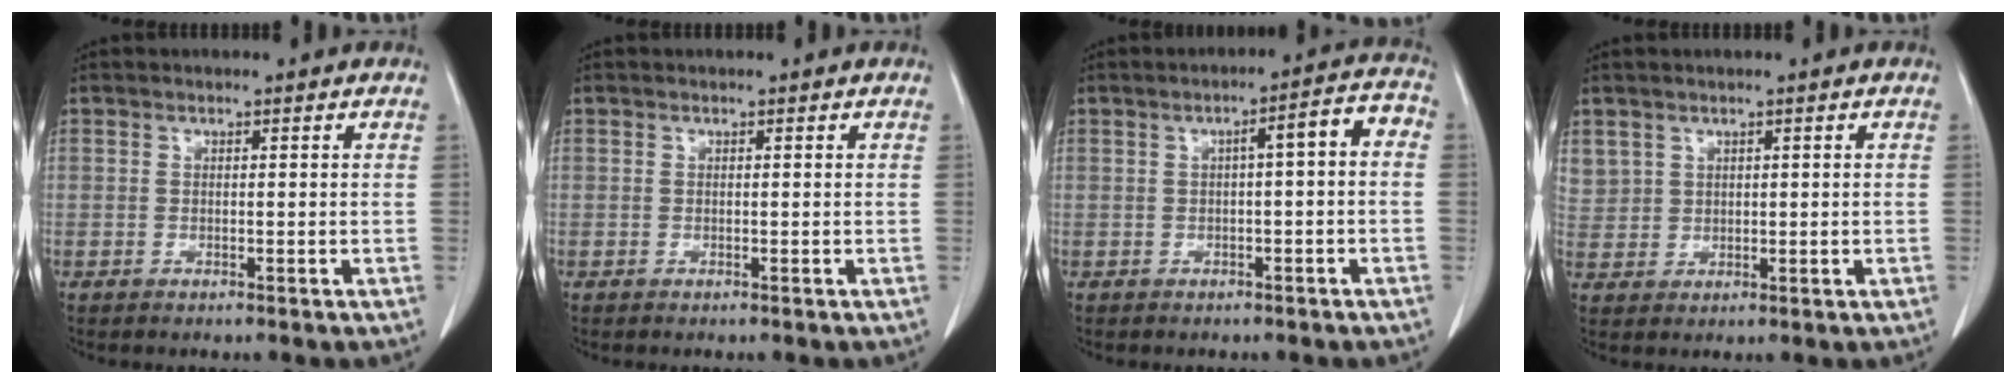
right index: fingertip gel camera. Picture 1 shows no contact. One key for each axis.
{"total": 0.0}
{"total": 5.1, "fx": 0.0, "fy": 0.9, "fz": 5.1, "tx": -0.066, "ty": 0.025, "tz": -0.004}
{"total": 3.8, "fx": 2.1, "fy": 3.2, "fz": 0.5, "tx": -0.010, "ty": 0.014, "tz": 0.052}